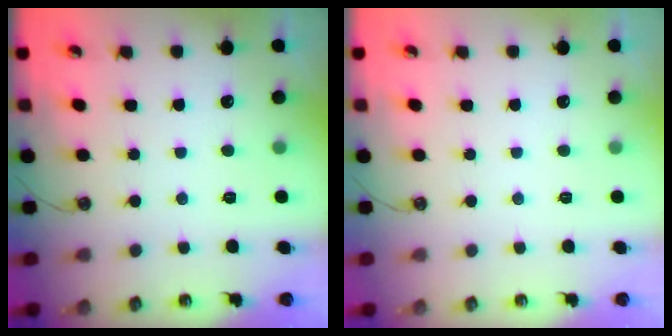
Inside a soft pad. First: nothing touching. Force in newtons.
{"total": 0.0}